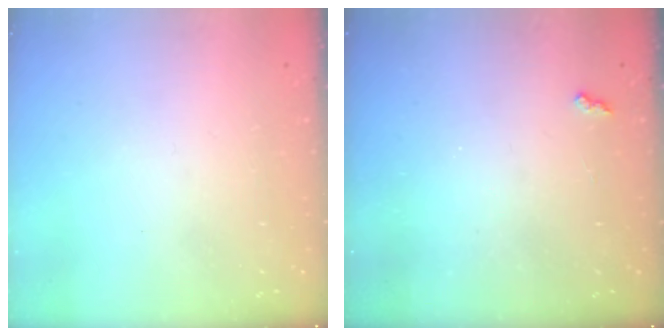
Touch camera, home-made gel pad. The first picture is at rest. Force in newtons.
{"total": 2.4, "press": 2.4, "slide": 0.4}